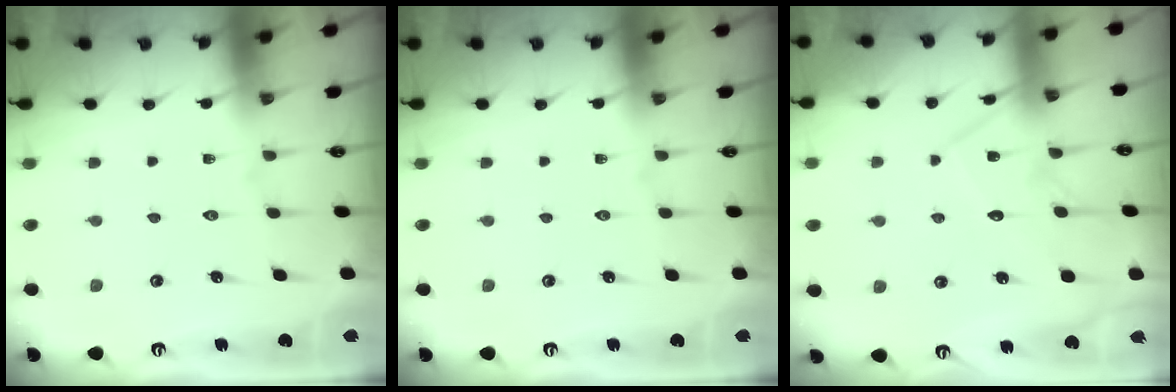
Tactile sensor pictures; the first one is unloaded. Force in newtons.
{"total": 0.0}
{"total": 10.5, "press": 10.5, "slide": 0.4}